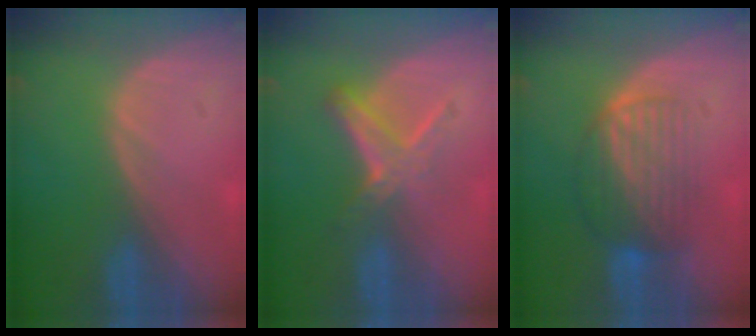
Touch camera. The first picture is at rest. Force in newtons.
{"total": 6.1, "press": 5.2, "slide": 3.2}
{"total": 6.7, "press": 6.4, "slide": 1.8}